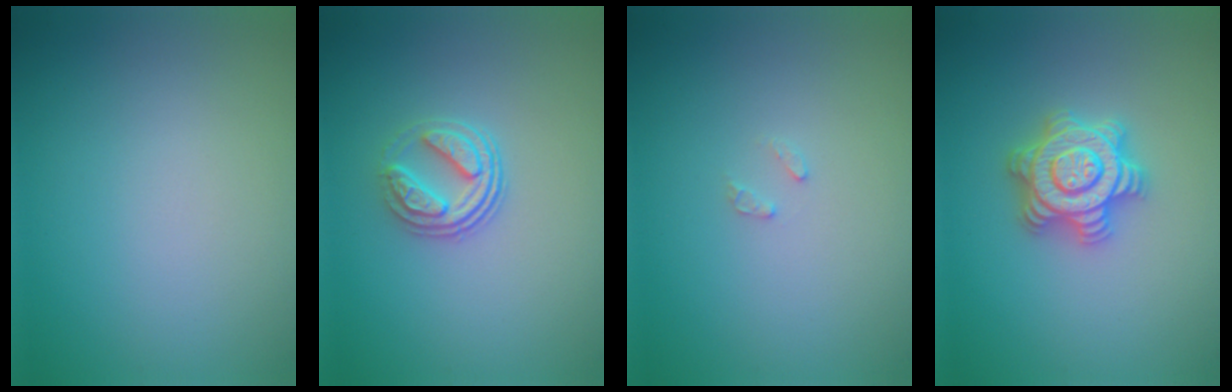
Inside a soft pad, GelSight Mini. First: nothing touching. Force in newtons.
{"total": 3.1, "press": 2.6, "slide": 1.7}
{"total": 0.8, "press": 0.7, "slide": 0.1}
{"total": 4.7, "press": 4.7, "slide": 0.6}